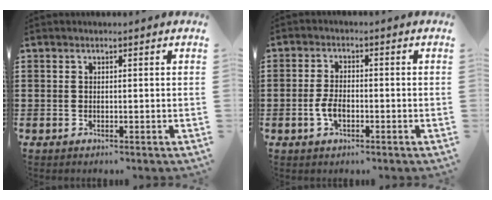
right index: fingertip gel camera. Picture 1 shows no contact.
{"total": 3.4, "force": [-1.1, 1.7, 2.8], "torque": [-0.065, -0.002, -0.023]}